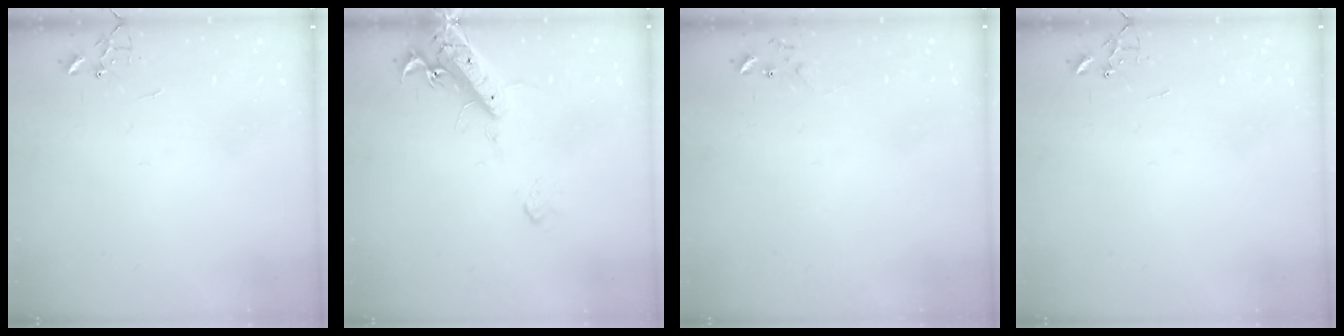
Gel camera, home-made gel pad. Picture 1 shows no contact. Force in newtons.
{"total": 15.1, "press": 14.7, "slide": 3.5}
{"total": 5.1, "press": 5.0, "slide": 0.8}
{"total": 0.0}